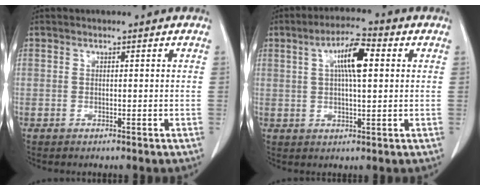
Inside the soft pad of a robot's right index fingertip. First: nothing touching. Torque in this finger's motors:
{"motor_torque": [0.29, 0.19, 0.20, 0.12]}